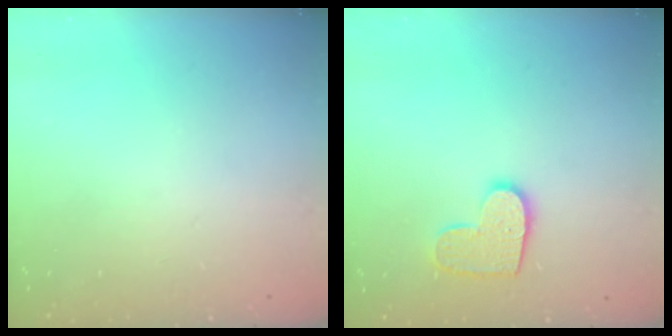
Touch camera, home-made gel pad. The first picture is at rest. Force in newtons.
{"total": 9.9, "press": 9.9, "slide": 0.4}